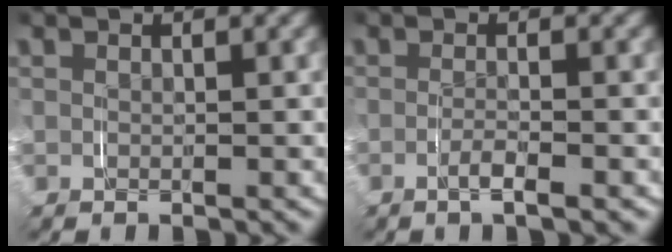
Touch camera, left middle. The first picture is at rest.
{"total": 1.6, "force": [-1.1, -0.2, 1.1], "torque": [-0.027, -0.006, -0.019]}